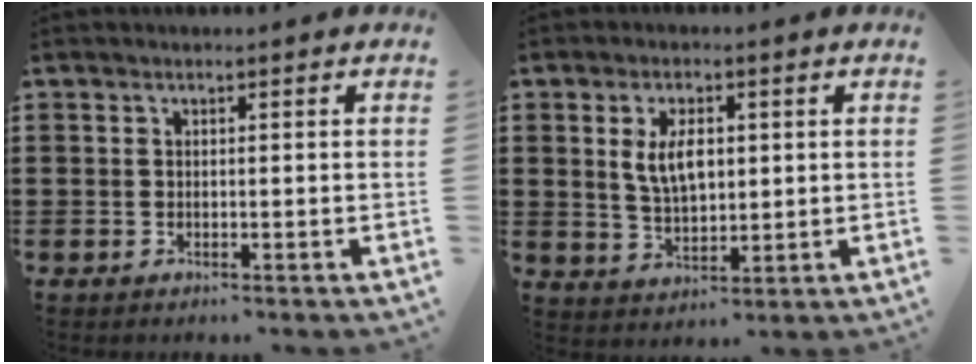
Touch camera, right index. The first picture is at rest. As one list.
[{"total": 5.8, "force": [1.2, 2.9, 4.8], "torque": [-0.093, 0.006, 0.018]}]